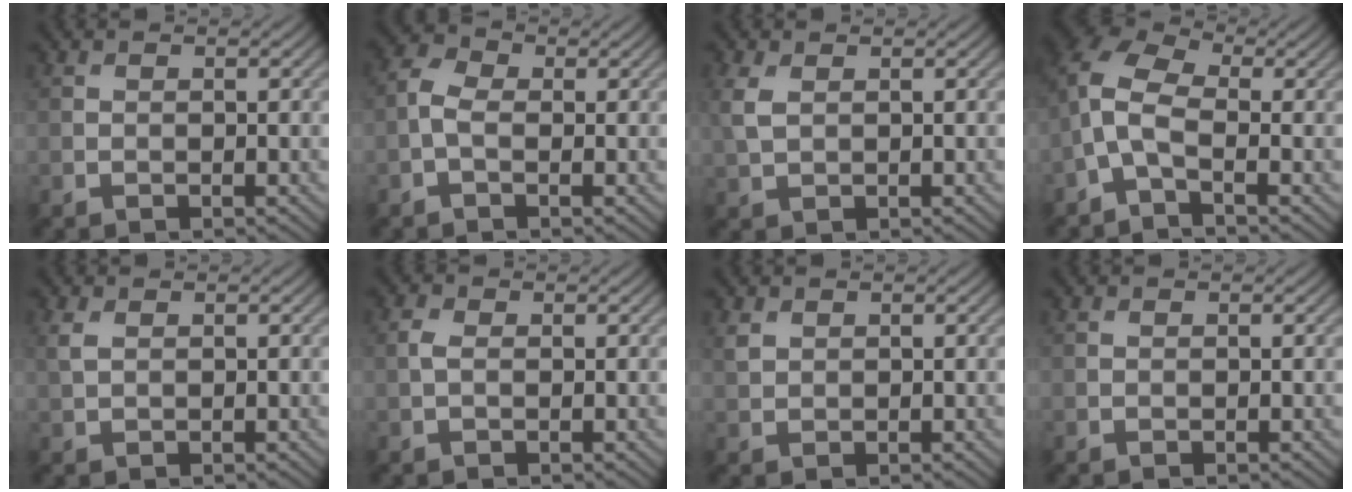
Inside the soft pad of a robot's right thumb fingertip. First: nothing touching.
{"total": 3.2, "force": [-0.7, 1.8, 2.5], "torque": [-0.062, 0.007, -0.024]}
{"total": 3.2, "force": [0.9, 1.9, 2.3], "torque": [-0.077, 0.004, 0.020]}
{"total": 6.2, "force": [-1.5, 3.0, 5.3], "torque": [-0.126, 0.014, -0.049]}
{"total": 1.7, "force": [0.7, 1.0, 1.3], "torque": [-0.040, 0.003, 0.016]}
{"total": 1.3, "force": [0.1, 0.8, 1.0], "torque": [-0.029, 0.004, -0.004]}
{"total": 1.4, "force": [0.9, 0.9, 0.7], "torque": [-0.019, 0.000, 0.021]}
{"total": 0.0}